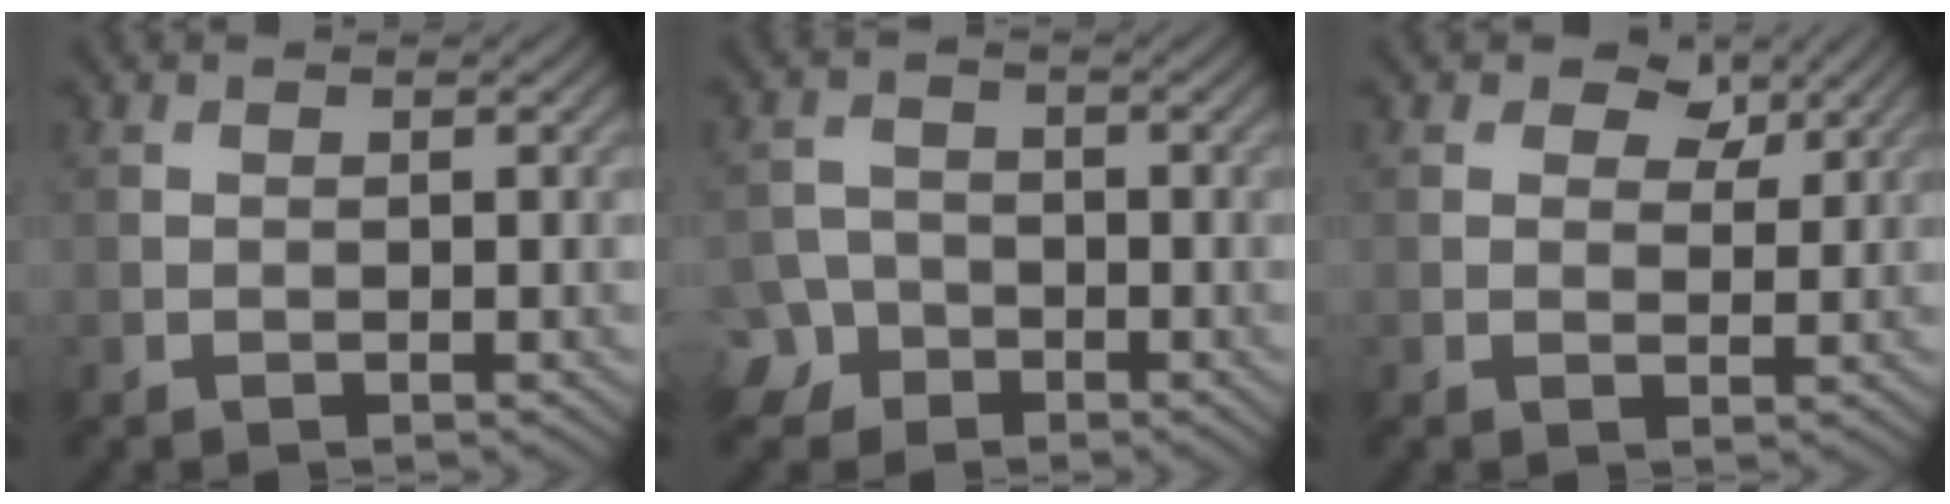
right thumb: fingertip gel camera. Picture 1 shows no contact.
{"total": 4.4, "force": [-2.6, 3.3, 1.3], "torque": [-0.022, -0.002, -0.057]}
{"total": 3.9, "force": [2.3, 2.3, 2.1], "torque": [-0.031, -0.002, 0.032]}